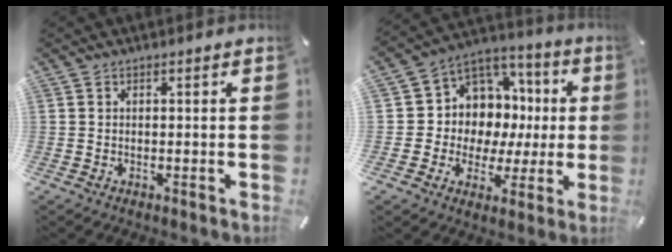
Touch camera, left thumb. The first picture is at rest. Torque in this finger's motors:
{"motor_torque": [0.25, 0.89, 0.43, 0.22, 0.11]}